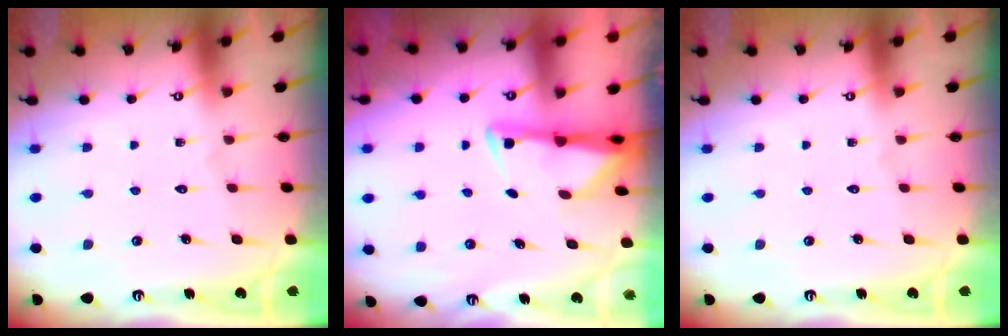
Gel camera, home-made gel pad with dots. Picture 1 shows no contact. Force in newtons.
{"total": 3.2, "press": 3.1, "slide": 0.5}
{"total": 0.0}